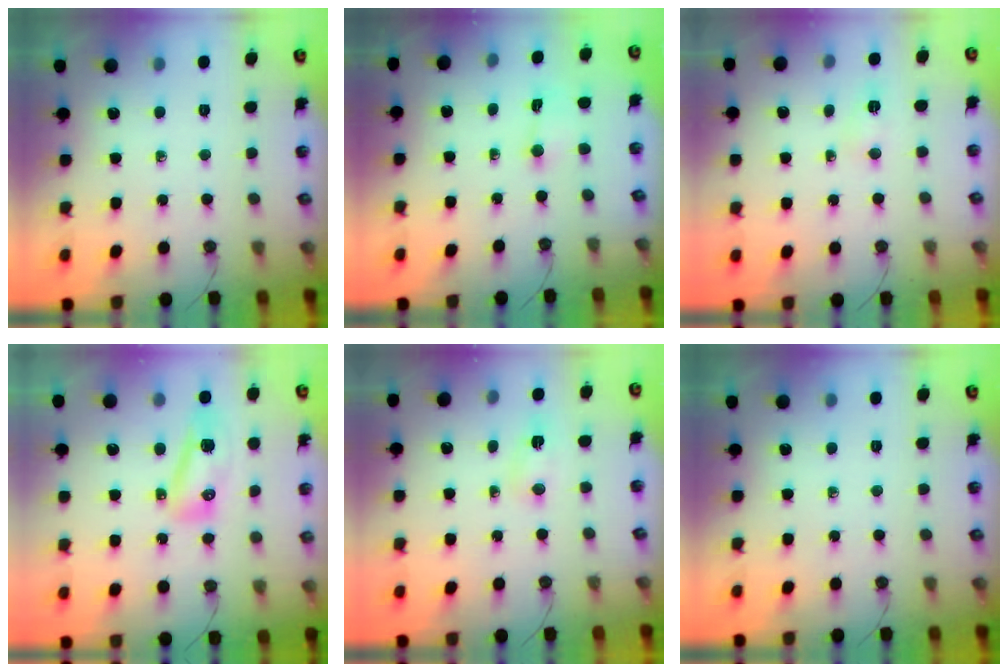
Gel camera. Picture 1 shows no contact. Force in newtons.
{"total": 1.2, "press": 1.0, "slide": 0.6}
{"total": 2.7, "press": 2.4, "slide": 1.1}
{"total": 8.4, "press": 8.3, "slide": 1.5}
{"total": 2.9, "press": 1.6, "slide": 2.4}
{"total": 0.0}